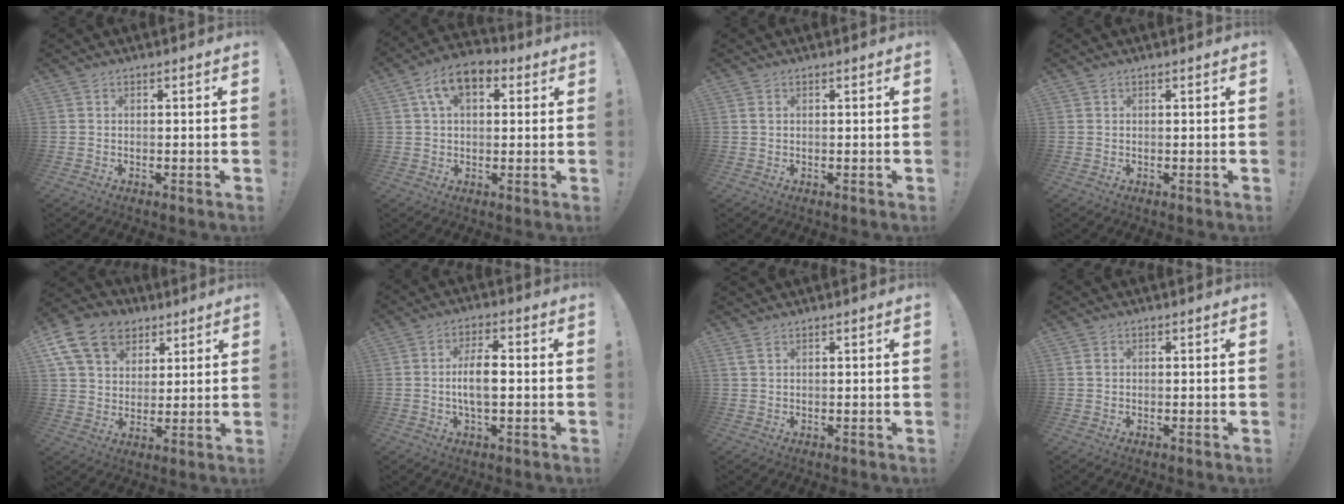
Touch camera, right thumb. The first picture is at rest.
{"total": 10.0, "force": [3.8, 5.9, 7.1], "torque": [-0.121, 0.007, 0.072]}
{"total": 0.8, "force": [0.3, 0.4, 0.6], "torque": [-0.006, -0.001, 0.005]}
{"total": 0.0}
{"total": 16.2, "force": [8.1, 11.7, 7.7], "torque": [-0.117, -0.037, 0.157]}
{"total": 7.9, "force": [-0.7, 3.0, 7.2], "torque": [-0.136, 0.001, -0.020]}
{"total": 1.8, "force": [1.2, 0.5, 1.3], "torque": [-0.027, 0.001, 0.023]}
{"total": 0.8, "force": [0.2, 0.6, 0.4], "torque": [-0.005, 0.001, 0.003]}